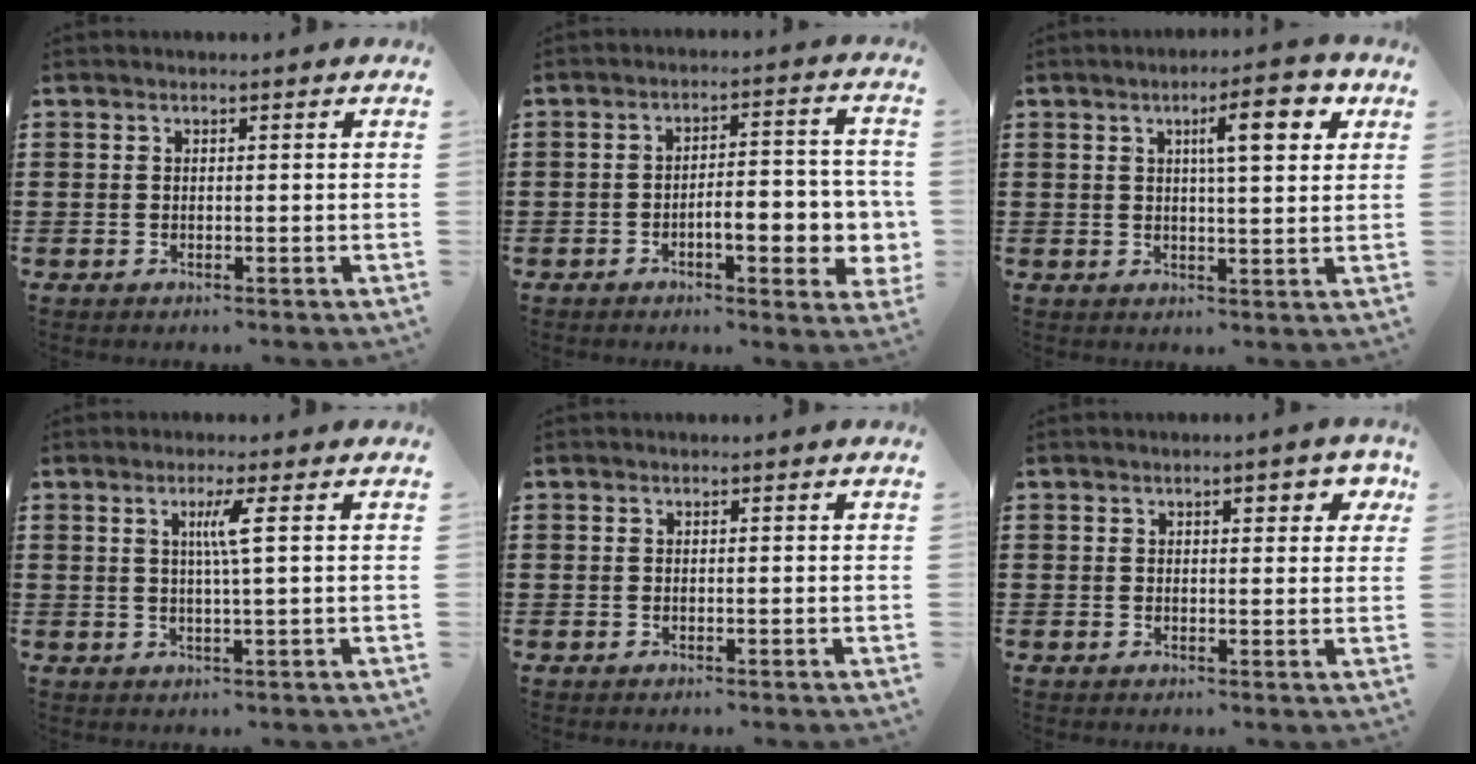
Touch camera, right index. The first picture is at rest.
{"total": 7.5, "force": [-2.3, 2.8, 6.6], "torque": [-0.087, -0.003, -0.042]}
{"total": 7.7, "force": [3.1, 1.9, 6.8], "torque": [-0.099, -0.005, 0.041]}
{"total": 3.3, "force": [0.7, -0.6, 3.2], "torque": [-0.062, -0.004, 0.007]}
{"total": 0.0}
{"total": 2.6, "force": [1.1, 1.1, 2.0], "torque": [-0.020, -0.001, 0.010]}